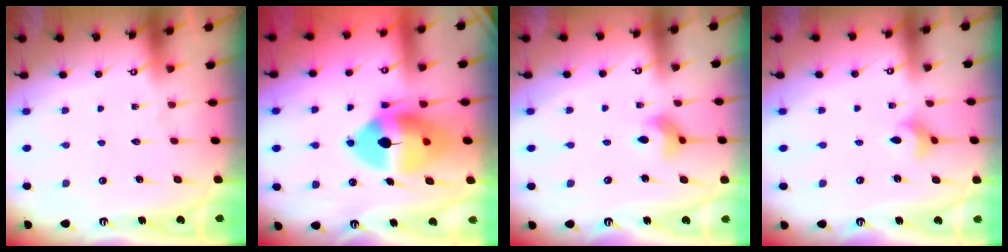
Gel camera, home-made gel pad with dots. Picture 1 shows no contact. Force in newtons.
{"total": 15.6, "press": 15.4, "slide": 2.1}
{"total": 7.0, "press": 7.0, "slide": 0.5}
{"total": 3.8, "press": 3.8, "slide": 0.1}